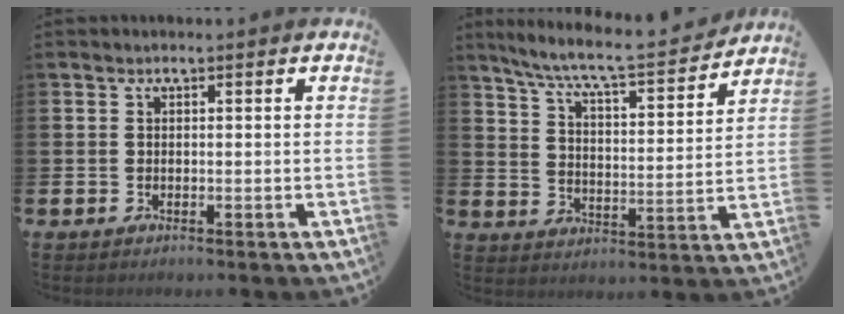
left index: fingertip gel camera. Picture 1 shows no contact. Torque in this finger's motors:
{"motor_torque": [0.87, -1.27, 0.36, 0.13]}